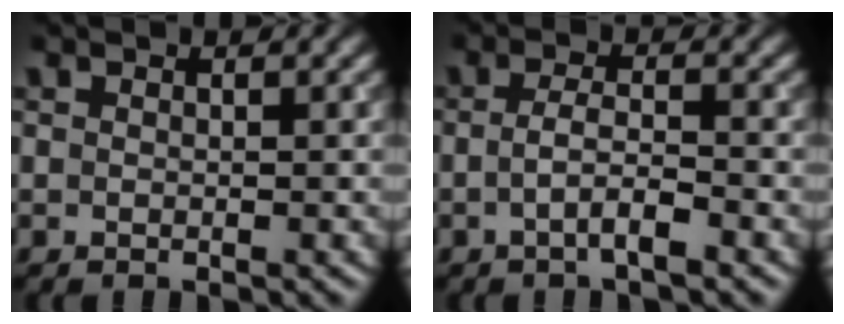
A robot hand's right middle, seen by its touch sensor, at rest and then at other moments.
{"total": 2.6, "force": [-1.0, 0.5, 2.3], "torque": [-0.041, 0.007, -0.023]}